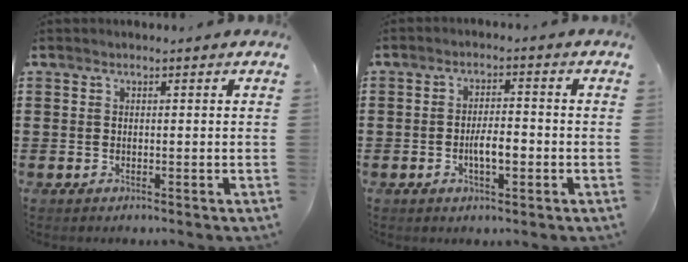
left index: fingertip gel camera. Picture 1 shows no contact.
{"total": 4.3, "force": [-1.2, 1.5, 3.9], "torque": [-0.077, 0.004, -0.026]}